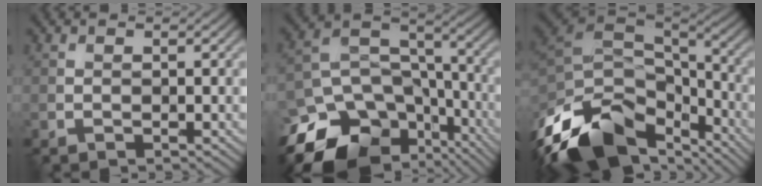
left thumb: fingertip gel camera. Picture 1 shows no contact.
{"total": 17.1, "force": [-10.4, 11.5, 7.2], "torque": [-0.185, -0.038, -0.144]}
{"total": 16.6, "force": [-9.4, 8.8, 10.5], "torque": [-0.270, -0.032, -0.151]}